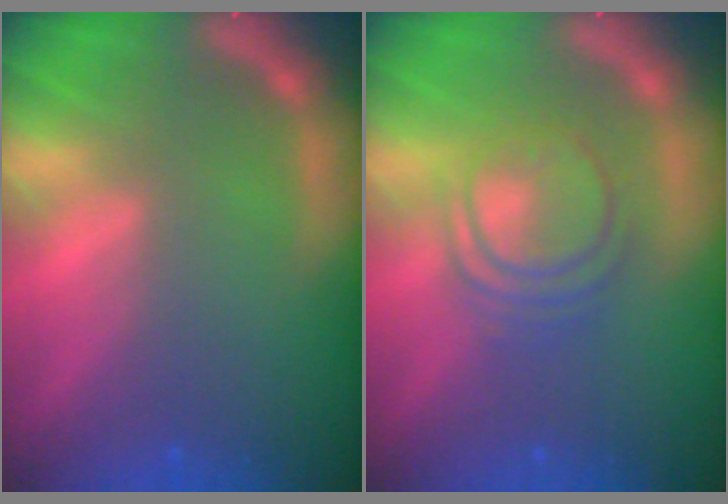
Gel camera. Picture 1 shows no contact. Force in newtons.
{"total": 5.6}